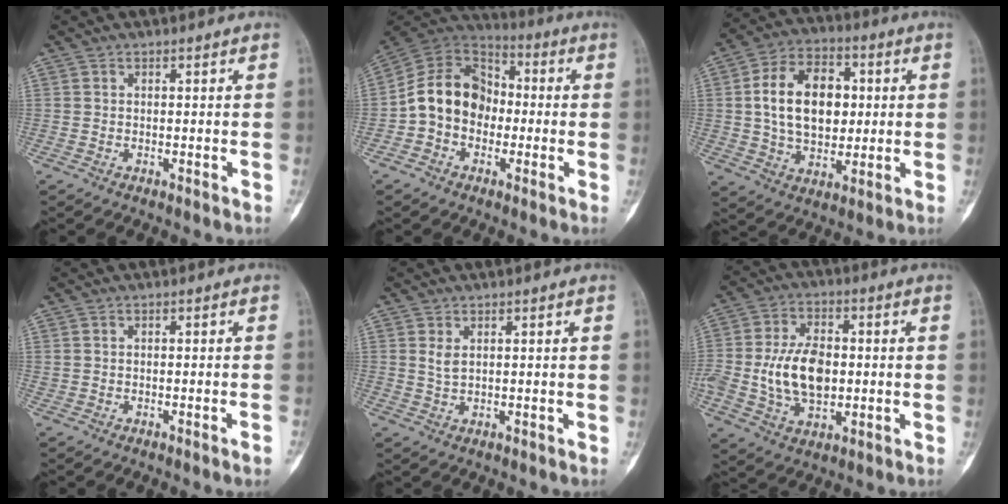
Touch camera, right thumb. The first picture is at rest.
{"total": 13.9, "force": [-1.8, 11.1, 8.3], "torque": [-0.122, 0.042, -0.045]}
{"total": 16.0, "force": [2.0, 10.8, 11.7], "torque": [-0.164, 0.009, 0.031]}
{"total": 1.3, "force": [-0.6, 0.2, 1.1], "torque": [-0.024, 0.008, -0.005]}
{"total": 1.7, "force": [0.7, 0.9, 1.3], "torque": [-0.023, -0.002, 0.019]}
{"total": 12.9, "force": [-0.5, 8.2, 9.9], "torque": [-0.167, 0.009, -0.004]}